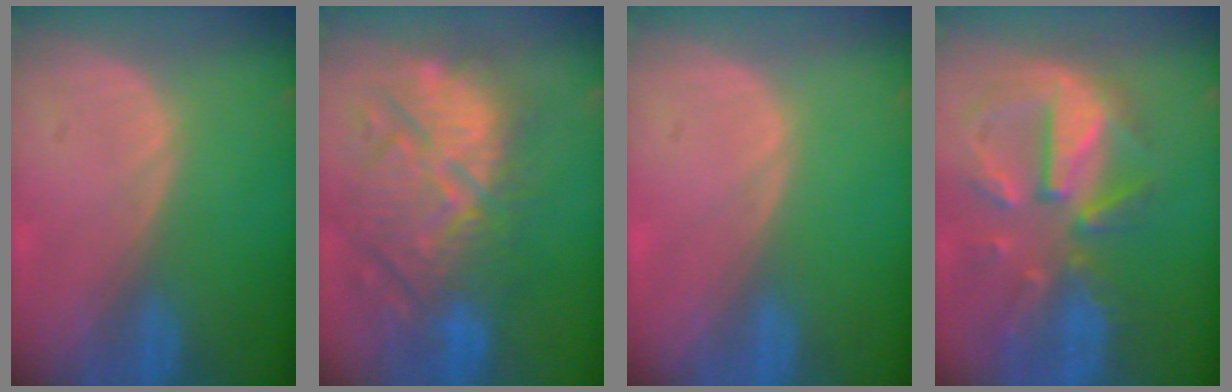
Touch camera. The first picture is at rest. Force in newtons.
{"total": 12.8, "press": 12.2, "slide": 4.0}
{"total": 0.0}
{"total": 11.3, "press": 9.9, "slide": 5.4}